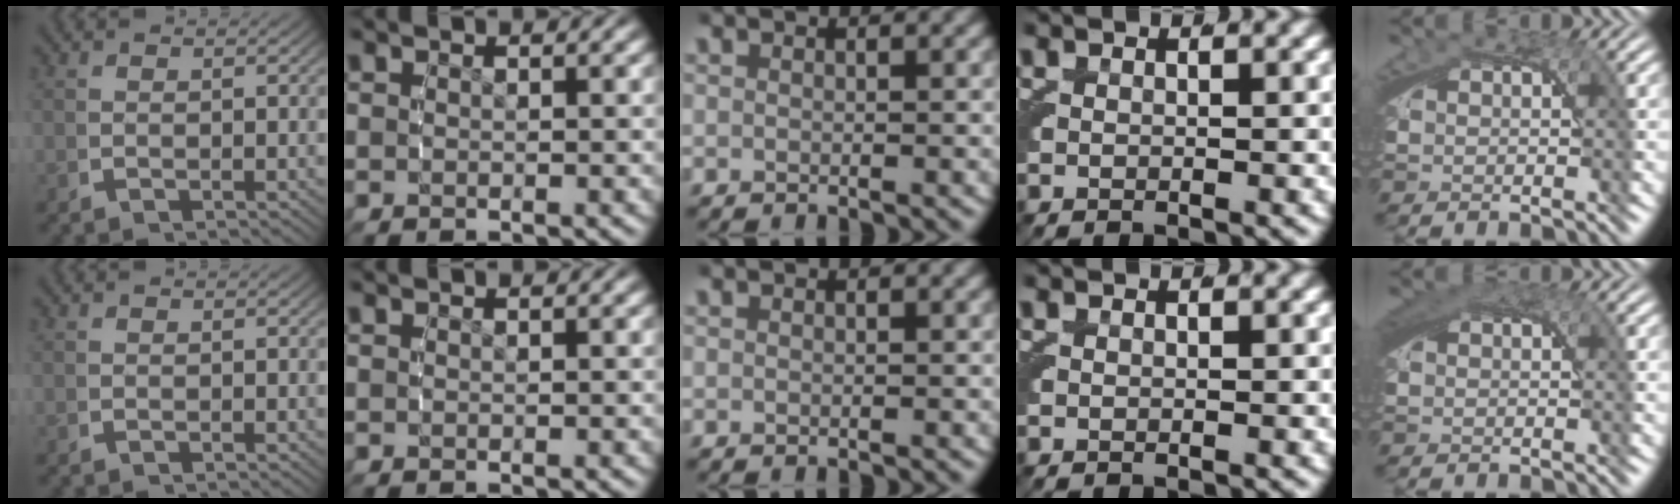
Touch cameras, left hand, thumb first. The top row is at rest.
{"little": {"total": 1.7, "force": [0.6, 1.0, 1.3], "torque": [-0.026, -0.002, 0.010]}}